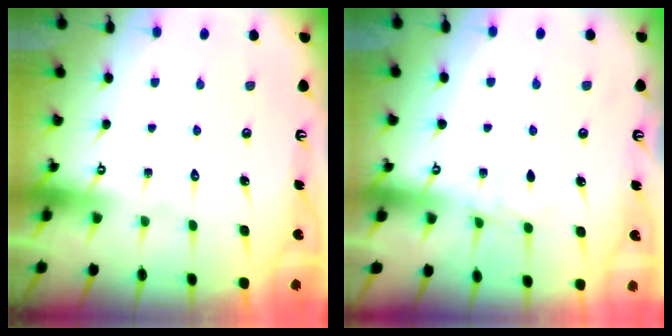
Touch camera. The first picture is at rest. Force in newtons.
{"total": 4.4, "press": 4.4, "slide": 0.5}